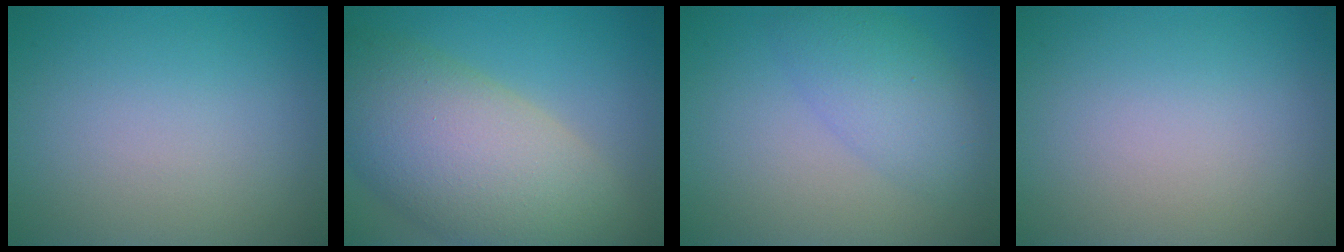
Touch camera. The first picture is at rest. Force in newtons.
{"total": 11.5, "press": 11.4, "slide": 1.0}
{"total": 4.1, "press": 4.1, "slide": 0.2}
{"total": 0.0}